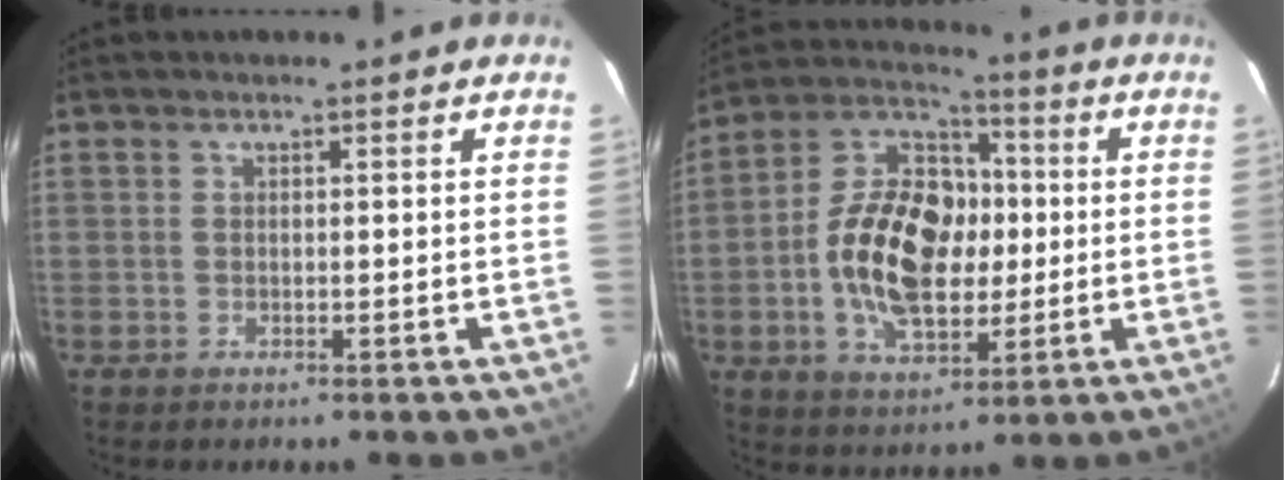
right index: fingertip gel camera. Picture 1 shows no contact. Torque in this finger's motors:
{"motor_torque": [2.09, -0.05, 1.05, 0.20]}